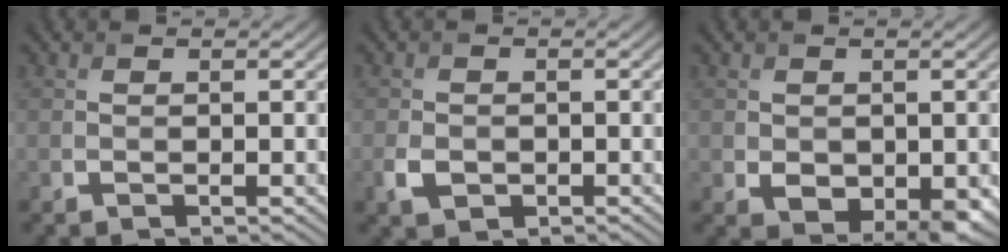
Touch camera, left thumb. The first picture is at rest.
{"total": 2.6, "force": [-0.9, 2.0, 1.4], "torque": [-0.036, -0.010, -0.020]}
{"total": 3.8, "force": [-0.6, 2.7, 2.6], "torque": [-0.048, -0.020, -0.003]}